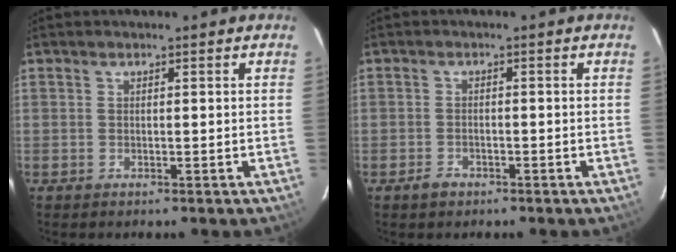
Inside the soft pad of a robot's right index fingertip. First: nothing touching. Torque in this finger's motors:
{"motor_torque": [0.15, 0.05, 0.00, 0.00]}